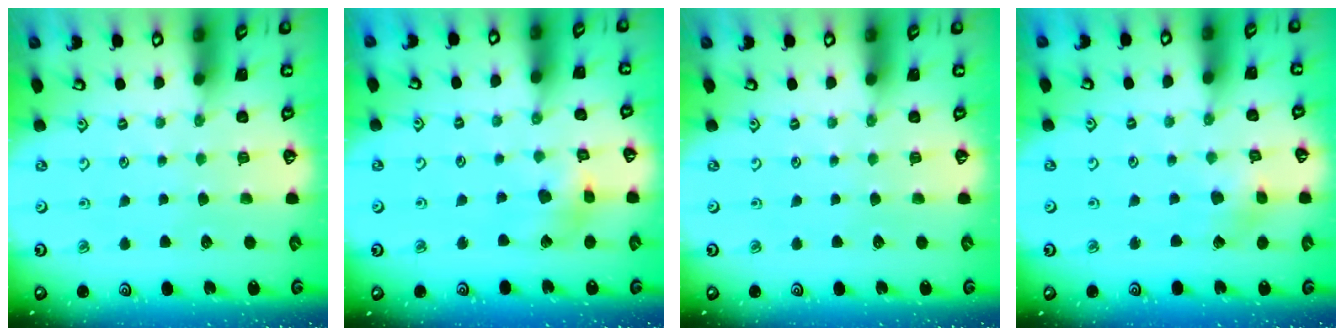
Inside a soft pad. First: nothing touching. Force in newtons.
{"total": 8.3, "press": 8.2, "slide": 1.0}
{"total": 0.0}
{"total": 3.6, "press": 3.6, "slide": 0.4}